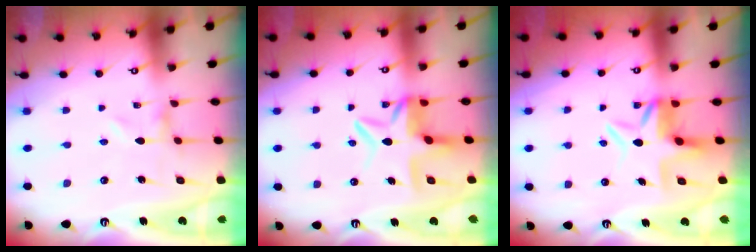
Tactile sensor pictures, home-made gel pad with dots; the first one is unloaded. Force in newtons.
{"total": 8.5, "press": 8.3, "slide": 2.0}
{"total": 5.8, "press": 5.3, "slide": 2.3}